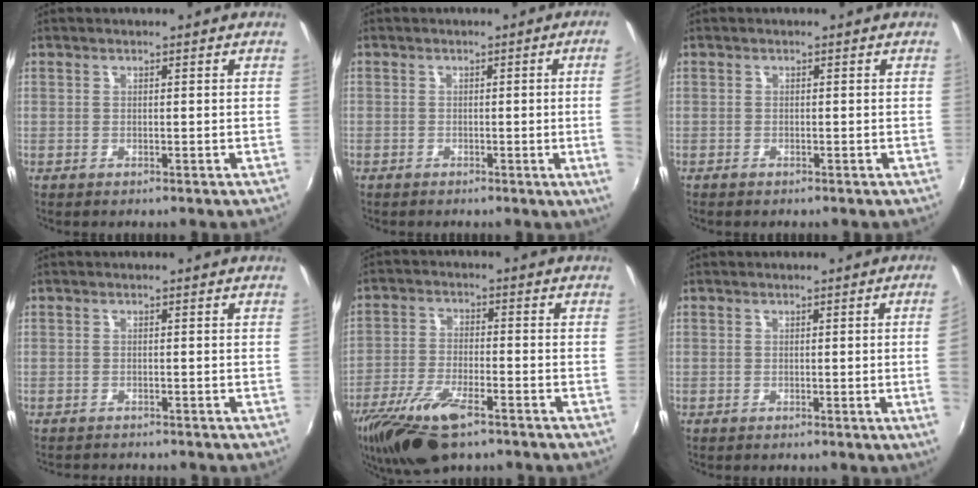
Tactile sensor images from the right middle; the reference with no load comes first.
{"total": 5.3, "force": [-0.1, -1.9, 4.9], "torque": [-0.072, -0.011, 0.002]}
{"total": 0.7, "force": [-0.6, 0.3, 0.1], "torque": [-0.005, -0.003, -0.014]}
{"total": 2.4, "force": [-2.3, 0.3, 0.5], "torque": [-0.020, -0.012, -0.037]}
{"total": 13.3, "force": [-8.8, 4.4, 8.9], "torque": [-0.197, -0.033, -0.170]}
{"total": 3.2, "force": [0.0, -1.8, 2.7], "torque": [-0.040, -0.011, 0.006]}